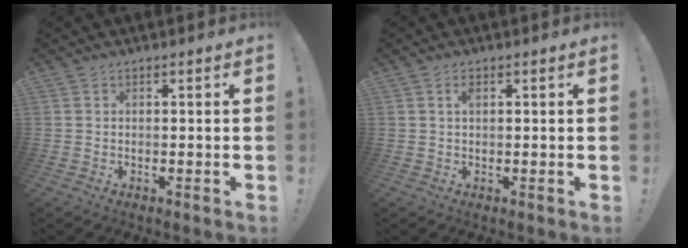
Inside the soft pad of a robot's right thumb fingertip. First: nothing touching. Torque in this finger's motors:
{"motor_torque": [0.04, 0.10, -0.19, -0.02, 0.13]}